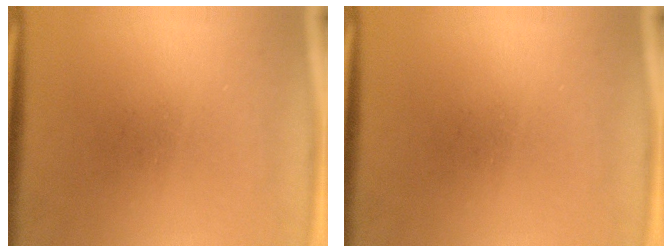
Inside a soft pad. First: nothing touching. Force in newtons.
{"total": 0.0}